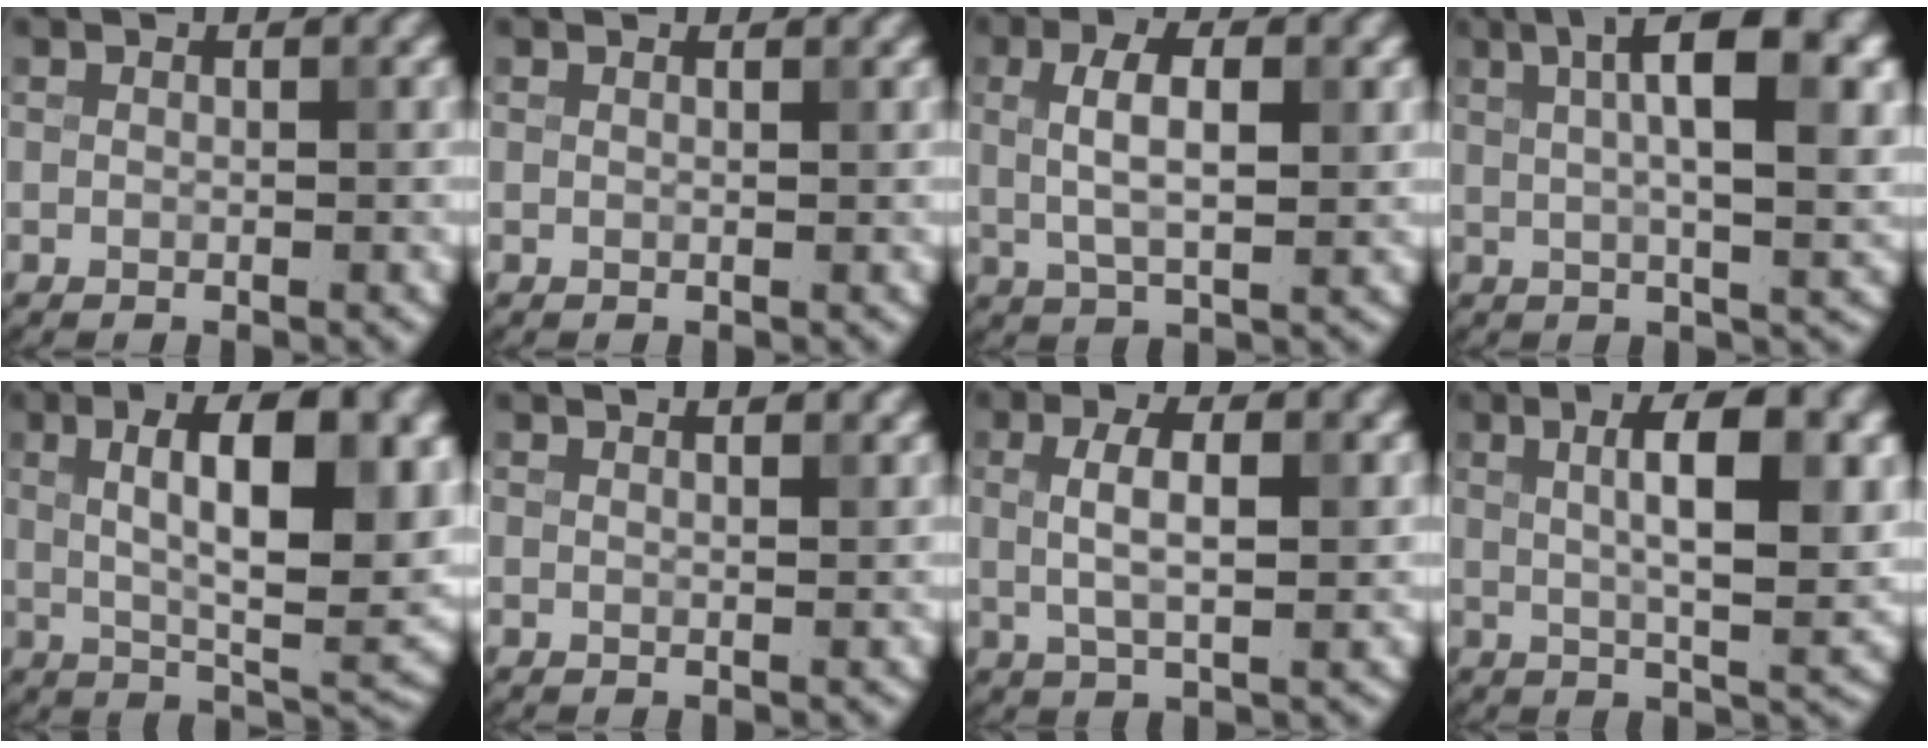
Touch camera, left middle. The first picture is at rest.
{"total": 1.3, "force": [1.2, 0.3, 0.4], "torque": [-0.003, -0.001, 0.005]}
{"total": 4.8, "force": [0.8, 1.7, 4.4], "torque": [-0.087, 0.004, 0.015]}
{"total": 8.6, "force": [2.4, 2.3, 7.9], "torque": [-0.107, 0.016, 0.033]}
{"total": 12.4, "force": [2.7, 4.5, 11.2], "torque": [-0.158, 0.000, 0.040]}
{"total": 3.4, "force": [2.3, 1.5, 2.0], "torque": [0.003, 0.022, -0.001]}
{"total": 3.8, "force": [0.7, 1.1, 3.6], "torque": [-0.070, 0.003, 0.012]}
{"total": 7.8, "force": [1.7, 2.1, 7.3], "torque": [-0.101, 0.006, 0.026]}